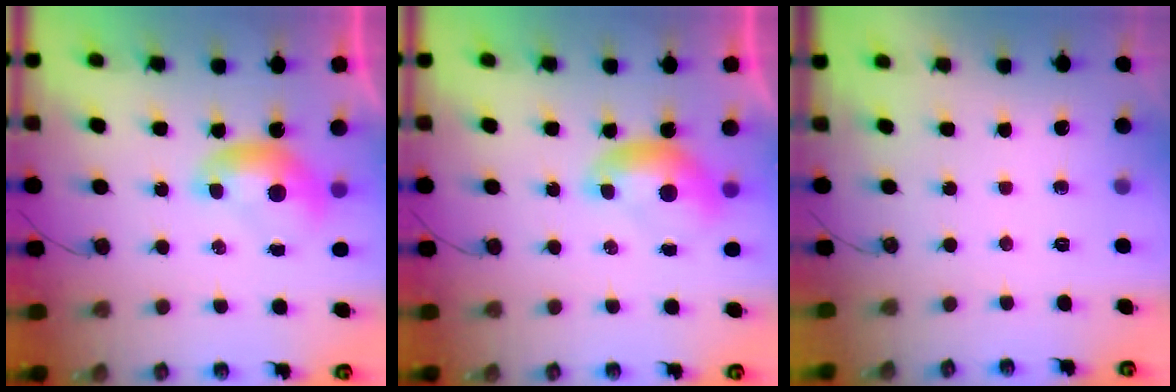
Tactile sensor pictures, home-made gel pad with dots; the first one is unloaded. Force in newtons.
{"total": 0.0}
{"total": 0.0}